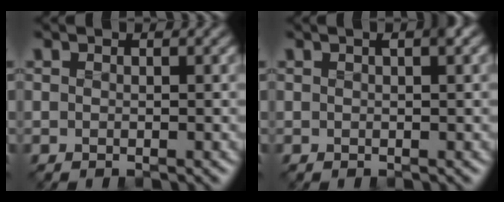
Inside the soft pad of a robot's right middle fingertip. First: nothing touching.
{"total": 1.2, "force": [0.4, 0.2, 1.2], "torque": [-0.016, 0.002, 0.003]}